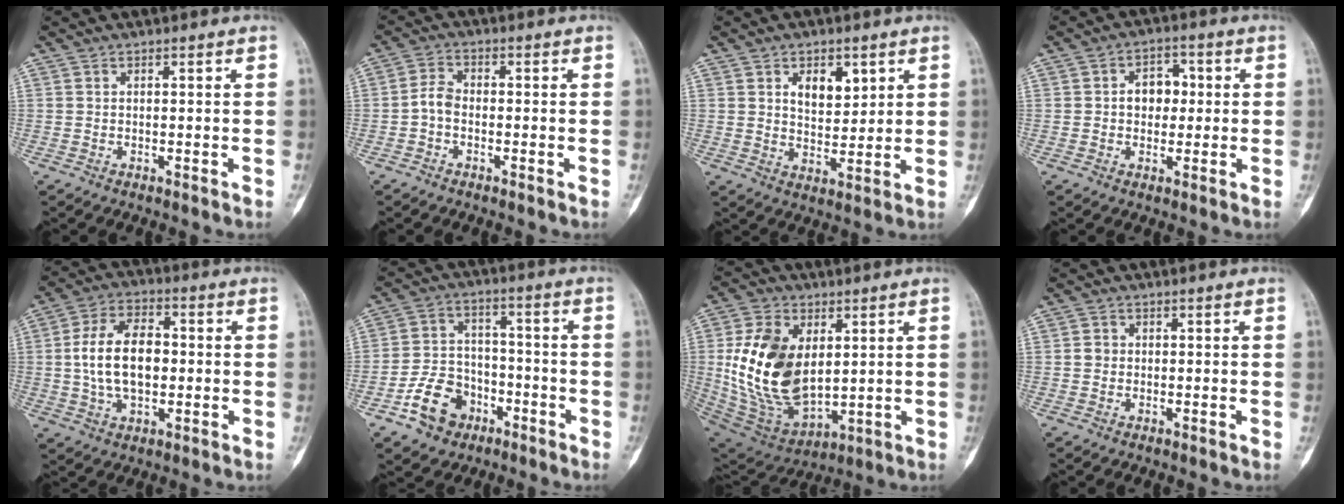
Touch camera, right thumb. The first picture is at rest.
{"total": 3.3, "force": [-1.1, 2.1, 2.3], "torque": [-0.042, 0.015, -0.030]}
{"total": 6.9, "force": [3.0, 4.1, 4.7], "torque": [-0.050, -0.021, 0.052]}
{"total": 5.8, "force": [0.4, 4.4, 3.8], "torque": [-0.027, 0.012, 0.001]}
{"total": 12.8, "force": [0.1, 7.7, 10.3], "torque": [-0.179, 0.017, 0.000]}
{"total": 10.9, "force": [-5.5, 8.2, 4.5], "torque": [-0.050, 0.047, -0.095]}
{"total": 18.8, "force": [2.8, 12.2, 14.1], "torque": [-0.240, -0.021, 0.072]}
{"total": 1.5, "force": [-0.1, 1.4, 0.5], "torque": [-0.003, 0.004, -0.002]}